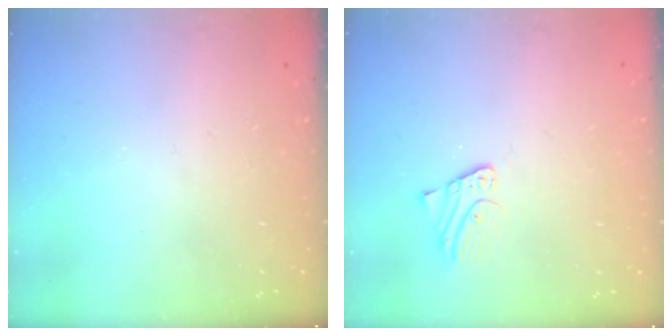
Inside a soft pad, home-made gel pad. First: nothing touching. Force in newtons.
{"total": 3.9, "press": 3.9, "slide": 0.3}